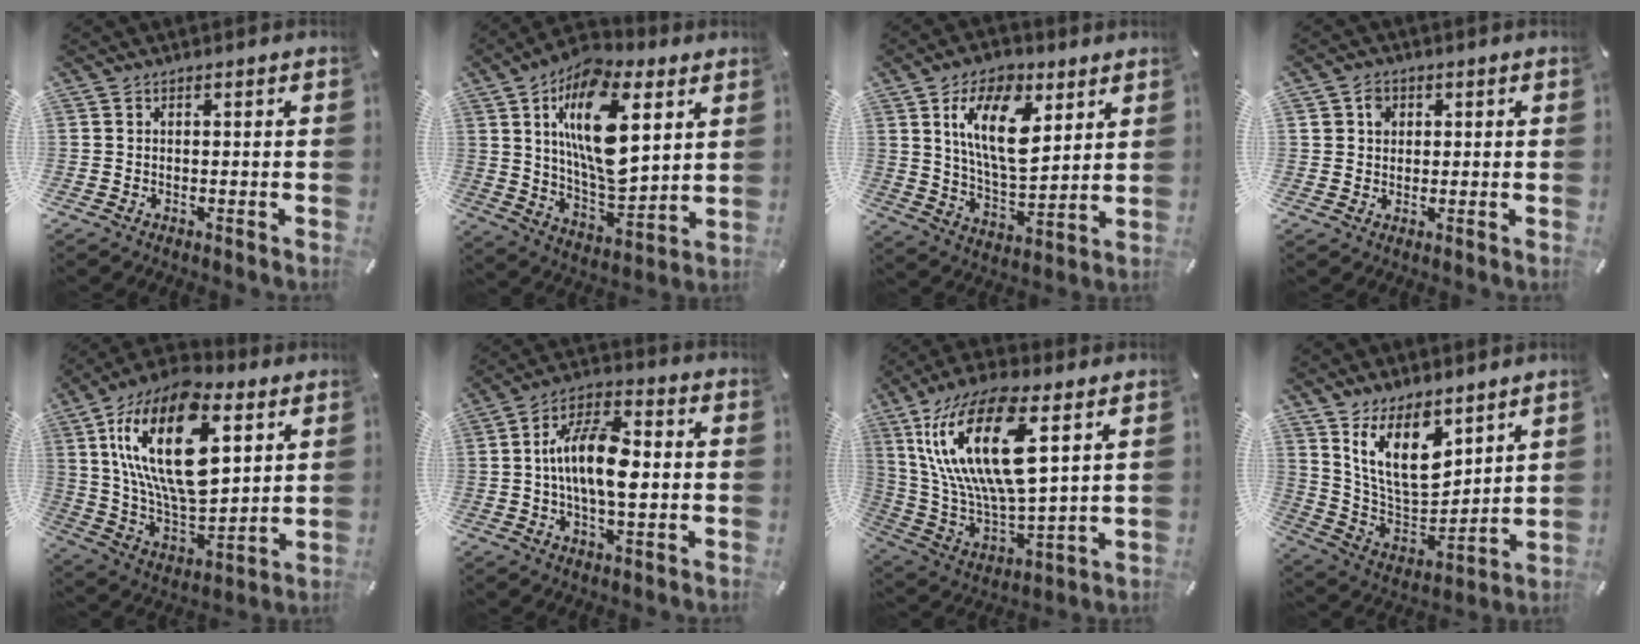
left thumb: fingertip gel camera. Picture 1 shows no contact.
{"total": 20.4, "force": [7.5, 10.1, 16.0], "torque": [-0.293, -0.030, 0.121]}
{"total": 16.0, "force": [7.2, 8.4, 11.7], "torque": [-0.226, -0.017, 0.123]}
{"total": 3.8, "force": [0.9, 3.4, 1.3], "torque": [-0.007, -0.002, 0.011]}
{"total": 27.1, "force": [9.8, 14.5, 20.7], "torque": [-0.407, -0.039, 0.165]}
{"total": 13.9, "force": [-0.4, 6.9, 12.1], "torque": [-0.224, 0.005, -0.009]}
{"total": 22.8, "force": [9.3, 8.7, 18.9], "torque": [-0.396, -0.028, 0.148]}
{"total": 16.0, "force": [10.0, 8.2, 9.5], "torque": [-0.208, -0.069, 0.180]}